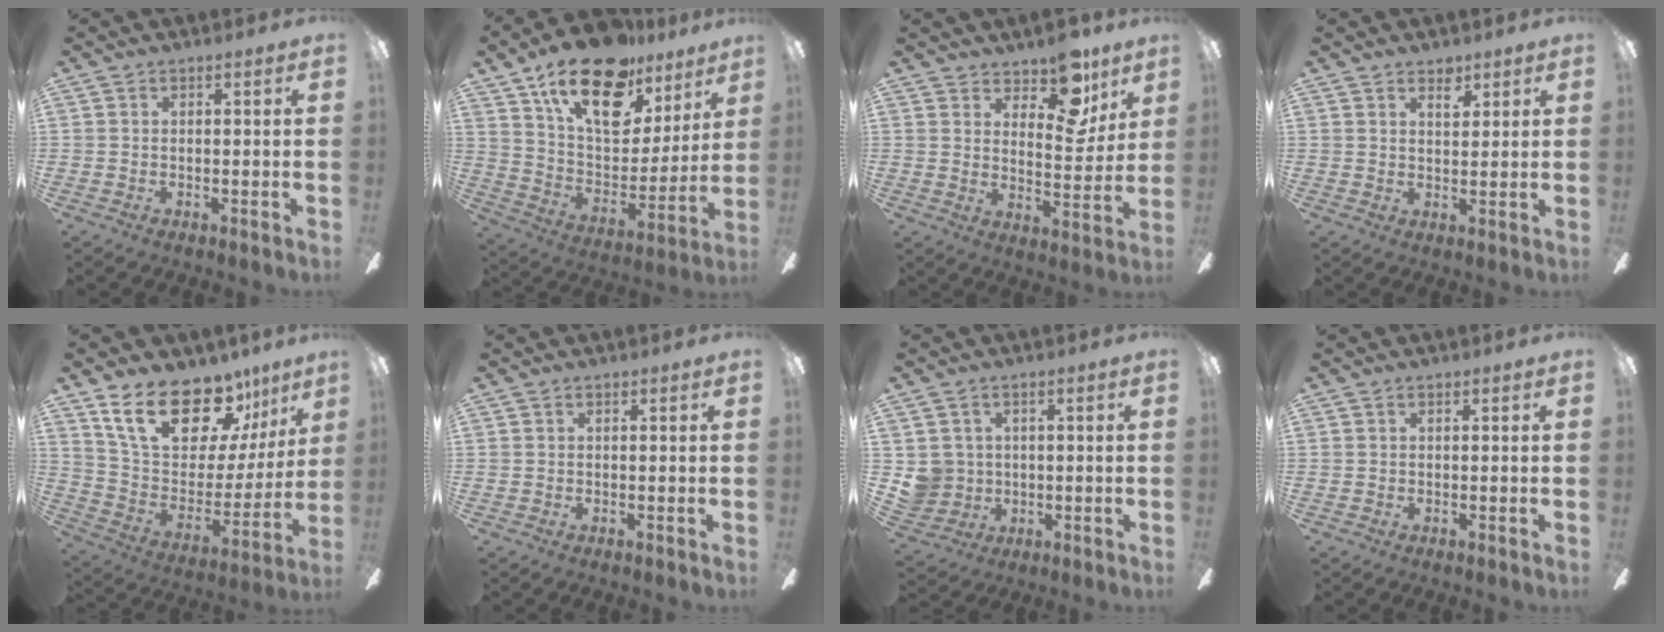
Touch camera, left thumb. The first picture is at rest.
{"total": 22.9, "force": [14.7, 11.3, 13.5], "torque": [-0.221, -0.079, 0.260]}
{"total": 13.4, "force": [9.6, 6.4, 6.7], "torque": [-0.082, -0.063, 0.170]}
{"total": 4.1, "force": [3.0, 2.0, 1.9], "torque": [-0.010, -0.014, 0.048]}
{"total": 21.4, "force": [15.0, 10.3, 11.2], "torque": [-0.192, -0.098, 0.270]}
{"total": 0.0}
{"total": 5.9, "force": [1.0, 5.8, 0.6], "torque": [-0.022, 0.002, 0.025]}
{"total": 0.0}